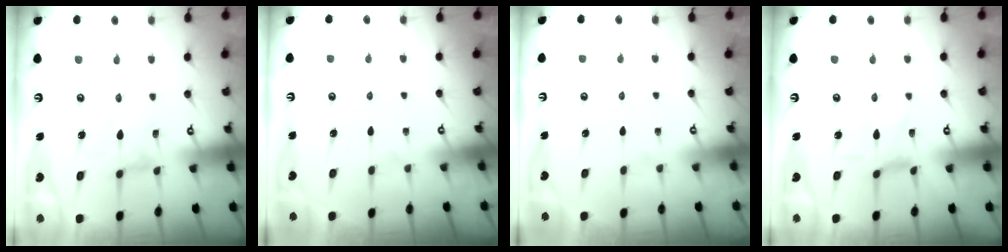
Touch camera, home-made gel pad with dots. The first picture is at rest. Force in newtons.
{"total": 0.0}
{"total": 0.0}
{"total": 1.0, "press": 0.9, "slide": 0.3}